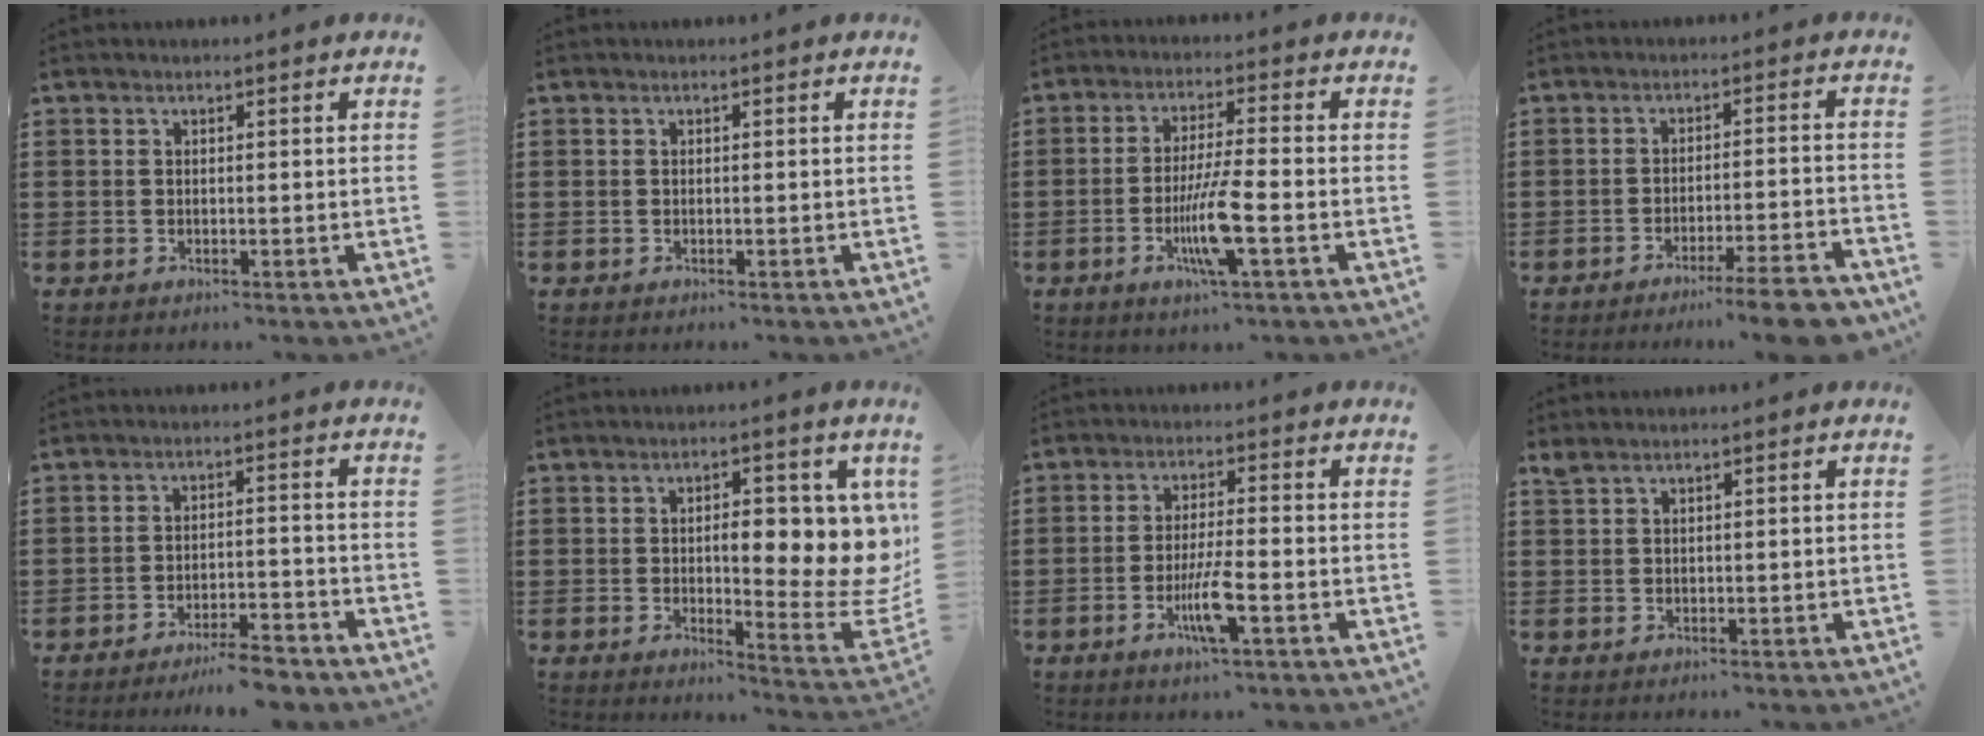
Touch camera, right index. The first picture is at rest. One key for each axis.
{"total": 0.0}
{"total": 8.1, "fx": -2.8, "fy": 0.6, "fz": 7.6, "tx": -0.152, "ty": -0.016, "tz": -0.055}
{"total": 6.8, "fx": -5.4, "fy": -0.2, "fz": 4.1, "tx": -0.061, "ty": -0.007, "tz": -0.098}
{"total": 4.9, "fx": -4.5, "fy": 0.0, "fz": 2.0, "tx": -0.034, "ty": -0.004, "tz": -0.086}
{"total": 10.3, "fx": 2.2, "fy": 4.1, "fz": 9.2, "tx": -0.112, "ty": -0.027, "tz": 0.029}
{"total": 6.1, "fx": -2.4, "fy": 0.6, "fz": 5.6, "tx": -0.111, "ty": -0.016, "tz": -0.046}
{"total": 0.9, "fx": 0.7, "fy": 0.2, "fz": 0.5, "tx": -0.013, "ty": 0.000, "tz": 0.013}